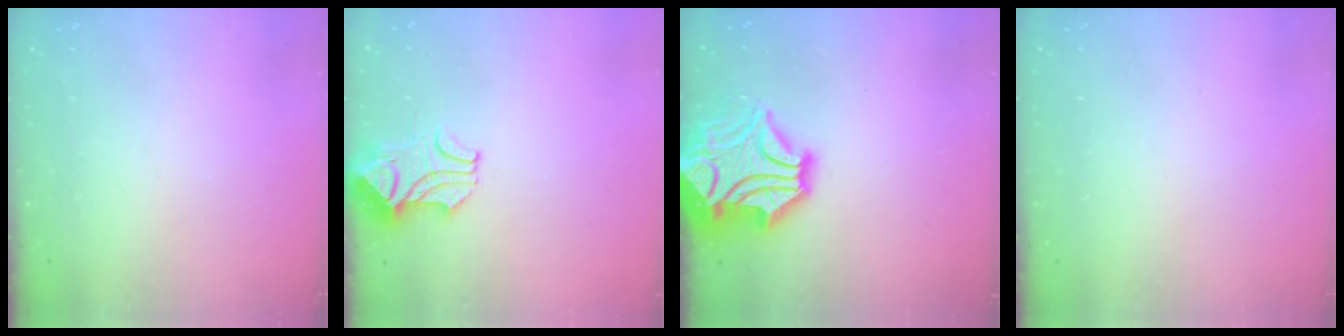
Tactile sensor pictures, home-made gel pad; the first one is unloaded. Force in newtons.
{"total": 2.1, "press": 2.0, "slide": 0.8}
{"total": 10.0, "press": 9.8, "slide": 1.8}
{"total": 0.0}